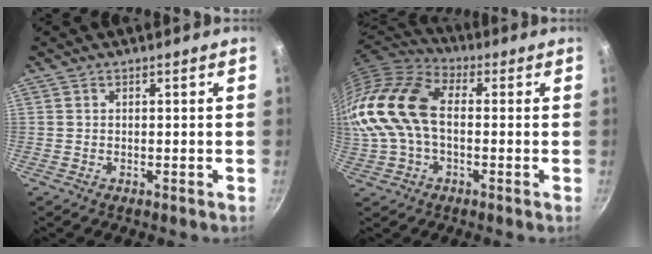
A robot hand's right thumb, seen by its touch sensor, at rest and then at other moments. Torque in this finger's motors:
{"motor_torque": [-0.18, 1.47, 1.92, -0.85, 0.32]}